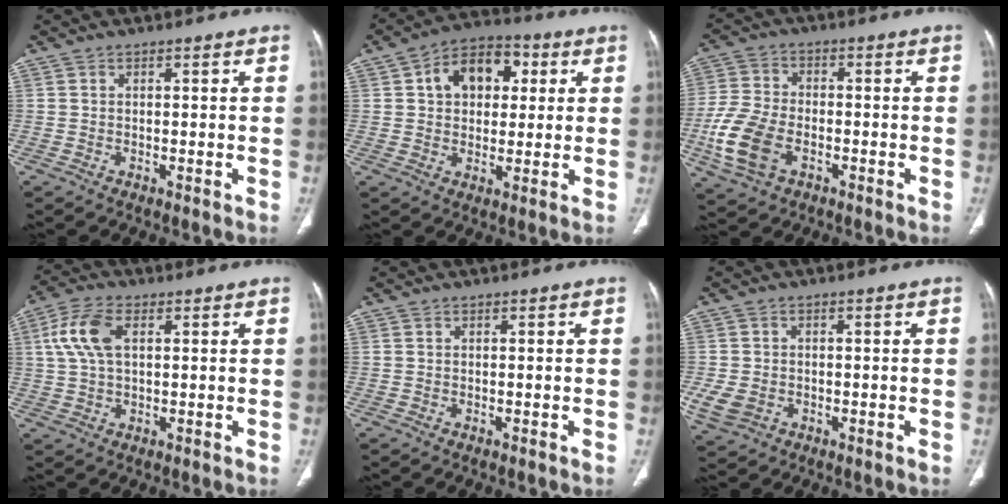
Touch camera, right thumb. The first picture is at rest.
{"total": 11.9, "force": [3.2, 8.3, 7.9], "torque": [-0.085, 0.012, 0.044]}
{"total": 11.6, "force": [-3.8, 7.3, 8.2], "torque": [-0.184, 0.009, -0.075]}
{"total": 8.3, "force": [2.2, 4.4, 6.6], "torque": [-0.149, 0.015, 0.043]}
{"total": 0.0}
{"total": 5.8, "force": [-0.9, 4.4, 3.6], "torque": [-0.079, 0.000, -0.004]}